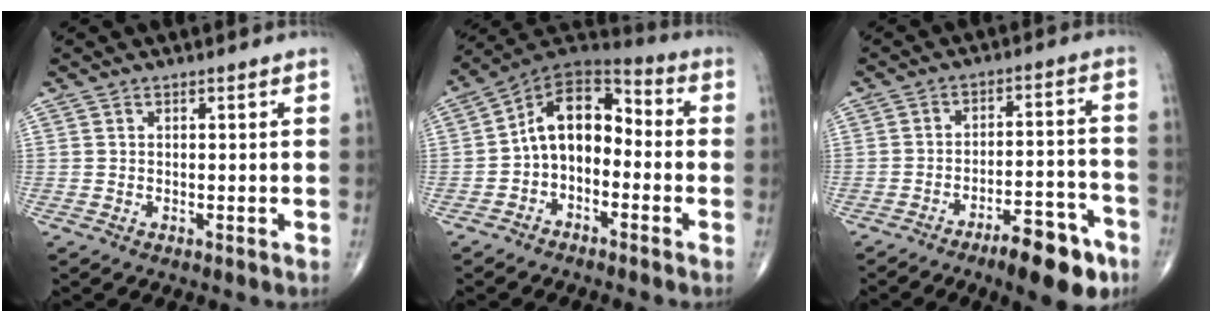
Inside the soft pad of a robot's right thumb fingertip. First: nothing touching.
{"total": 11.7, "force": [-1.8, 7.8, 8.6], "torque": [-0.112, 0.061, -0.049]}
{"total": 11.9, "force": [-7.6, 3.6, 8.4], "torque": [-0.106, 0.057, -0.114]}